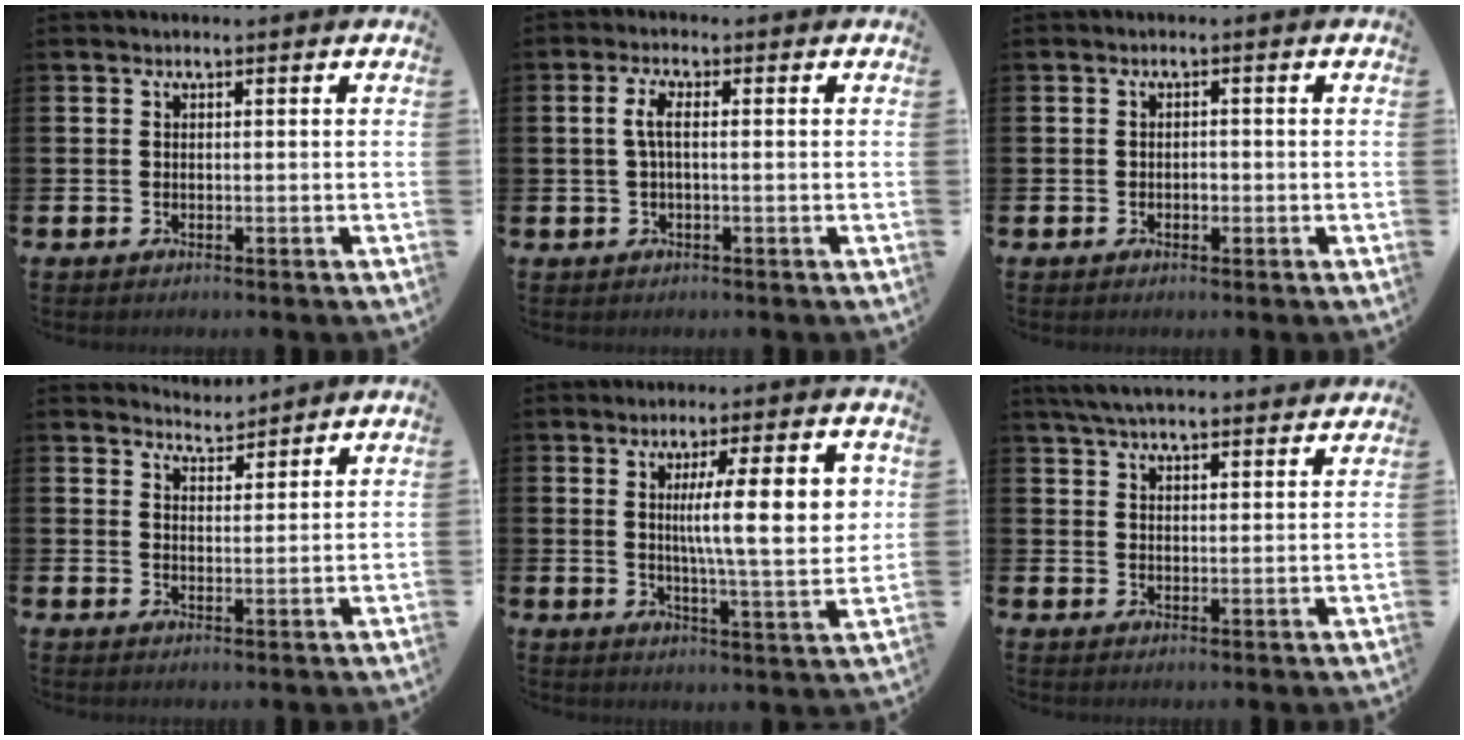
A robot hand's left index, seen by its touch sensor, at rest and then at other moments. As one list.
[{"total": 2.8, "force": [0.3, 0.9, 2.6], "torque": [-0.054, 0.008, 0.004]}, {"total": 1.0, "force": [-0.3, 0.7, 0.5], "torque": [-0.011, 0.002, -0.007]}, {"total": 3.7, "force": [3.7, 0.5, -0.3], "torque": [-0.004, -0.022, 0.068]}, {"total": 11.4, "force": [2.8, 2.0, 10.9], "torque": [-0.169, -0.004, 0.035]}, {"total": 5.5, "force": [5.2, 0.7, 1.6], "torque": [-0.050, -0.011, 0.098]}]